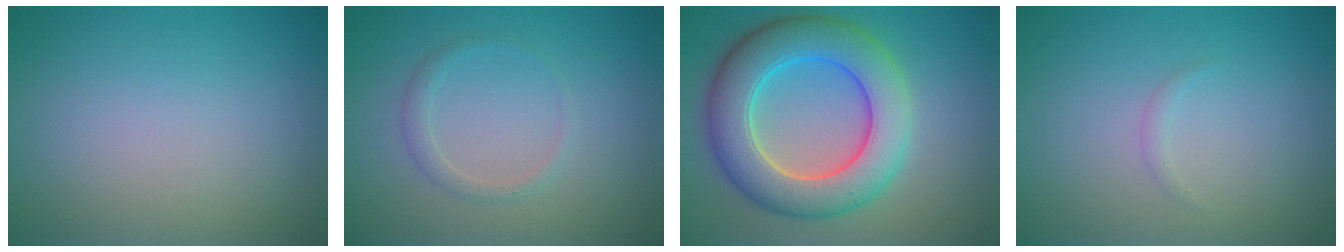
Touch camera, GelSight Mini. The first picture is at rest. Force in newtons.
{"total": 1.2, "press": 1.2, "slide": 0.2}
{"total": 8.9, "press": 8.9, "slide": 0.0}
{"total": 0.5, "press": 0.5, "slide": 0.0}